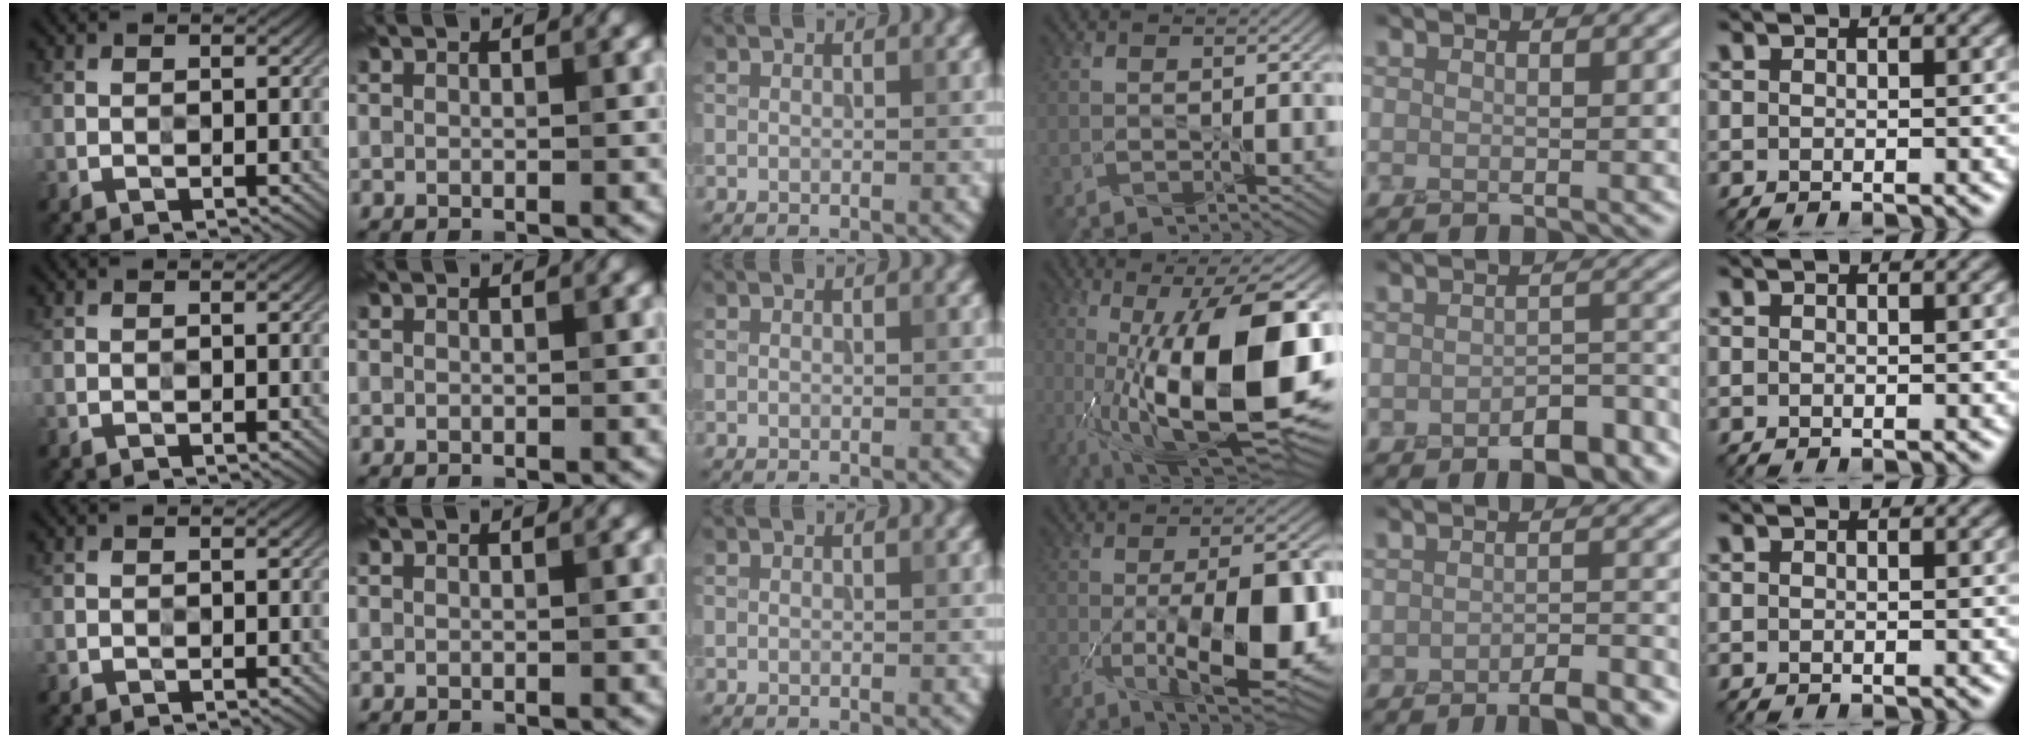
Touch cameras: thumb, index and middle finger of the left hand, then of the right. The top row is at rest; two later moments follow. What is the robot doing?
{"motion": "peel", "object": "velcro strap"}